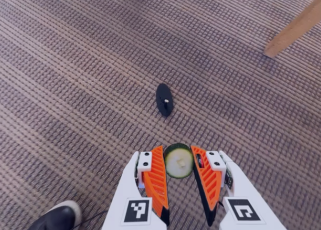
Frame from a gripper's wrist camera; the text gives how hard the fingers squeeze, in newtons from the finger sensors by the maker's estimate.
{"total": 8.6, "left": 8.2, "right": 9.0}